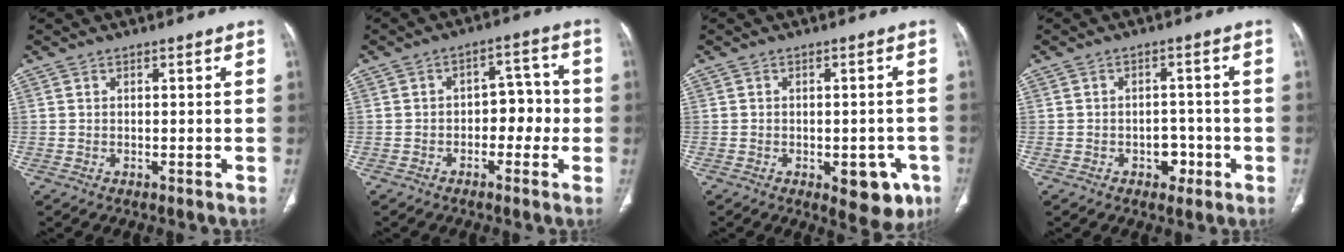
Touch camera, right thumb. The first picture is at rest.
{"total": 6.9, "force": [-1.5, 4.6, 4.9], "torque": [-0.033, 0.033, -0.030]}
{"total": 8.5, "force": [-3.6, 4.3, 6.4], "torque": [-0.048, 0.008, -0.035]}
{"total": 3.9, "force": [-1.7, 2.9, 2.0], "torque": [-0.003, 0.015, -0.022]}